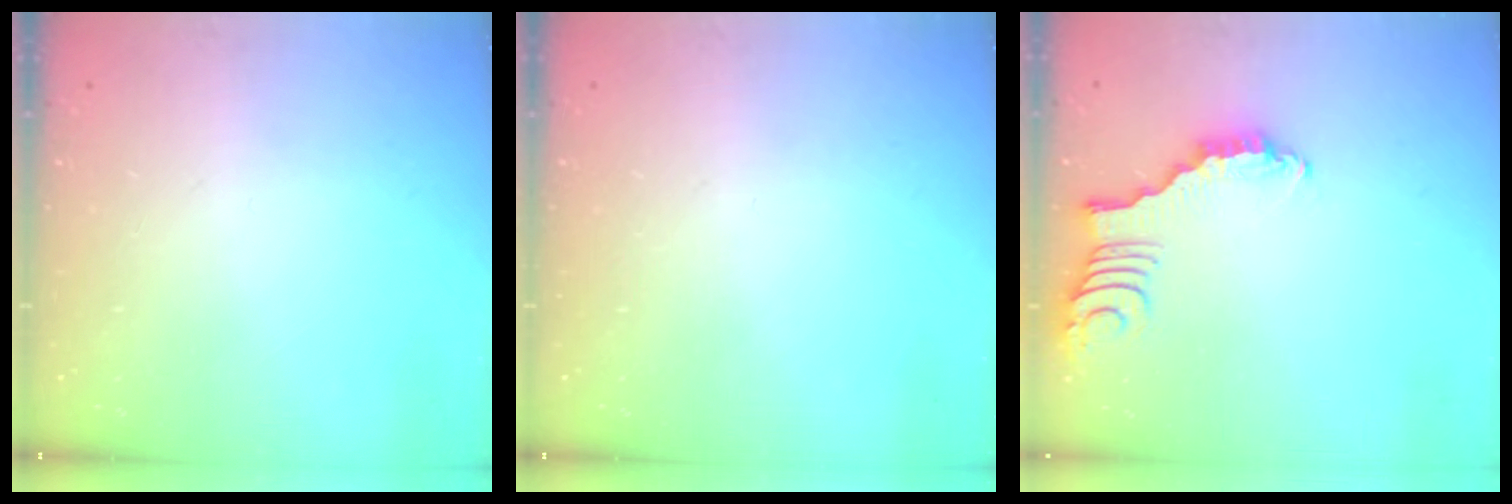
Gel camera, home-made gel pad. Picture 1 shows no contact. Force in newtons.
{"total": 0.0}
{"total": 2.6, "press": 2.6, "slide": 0.3}